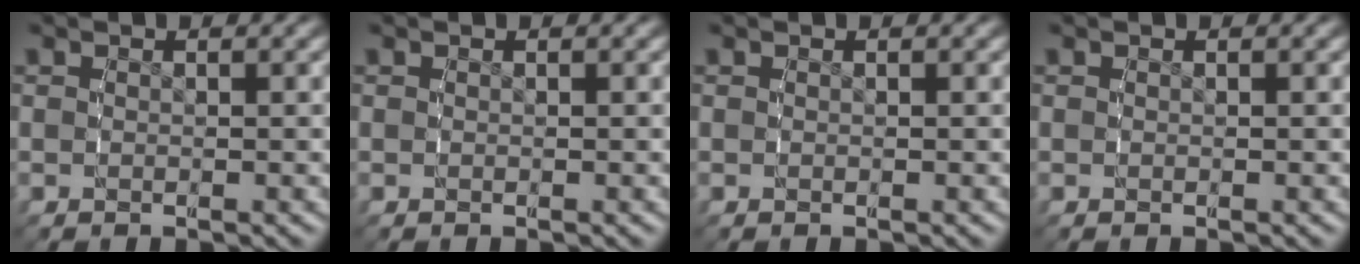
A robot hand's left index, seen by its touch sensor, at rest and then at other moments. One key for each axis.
{"total": 0.0}
{"total": 0.0}
{"total": 0.0}